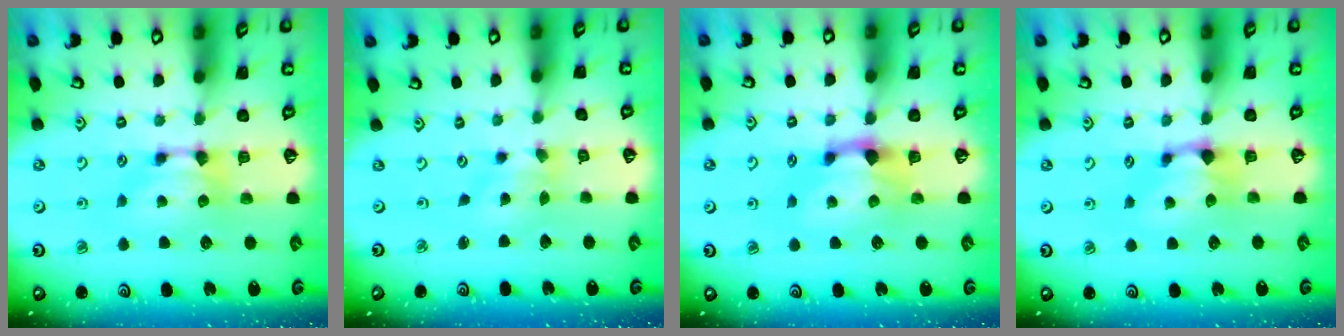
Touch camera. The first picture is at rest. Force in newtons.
{"total": 1.2, "press": 0.2, "slide": 1.1}
{"total": 1.9, "press": 1.1, "slide": 1.5}
{"total": 0.8, "press": 0.0, "slide": 0.8}